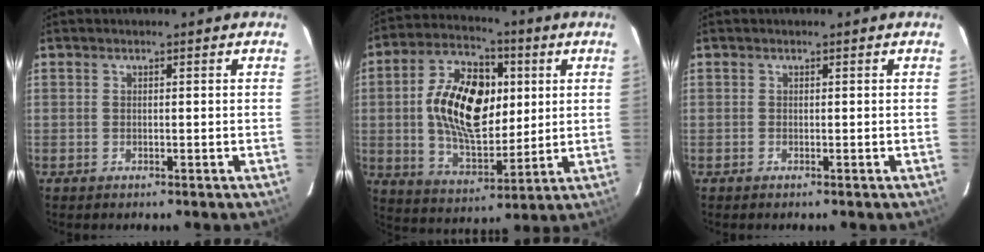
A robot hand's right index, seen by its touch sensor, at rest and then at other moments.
{"total": 18.2, "force": [2.5, 10.8, 14.4], "torque": [-0.265, 0.024, 0.051]}
{"total": 0.0}